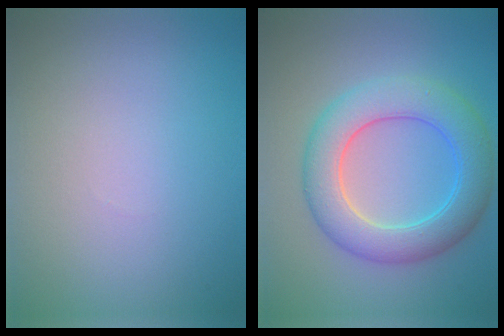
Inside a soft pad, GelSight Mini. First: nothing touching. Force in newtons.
{"total": 6.6, "press": 6.6, "slide": 0.2}